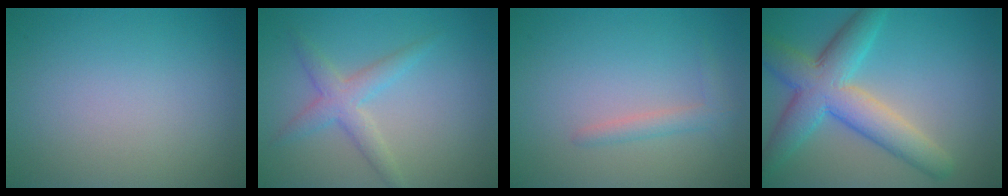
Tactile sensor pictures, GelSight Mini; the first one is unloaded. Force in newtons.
{"total": 2.8, "press": 2.8, "slide": 0.0}
{"total": 1.6, "press": 1.6, "slide": 0.1}
{"total": 7.3, "press": 7.3, "slide": 0.4}